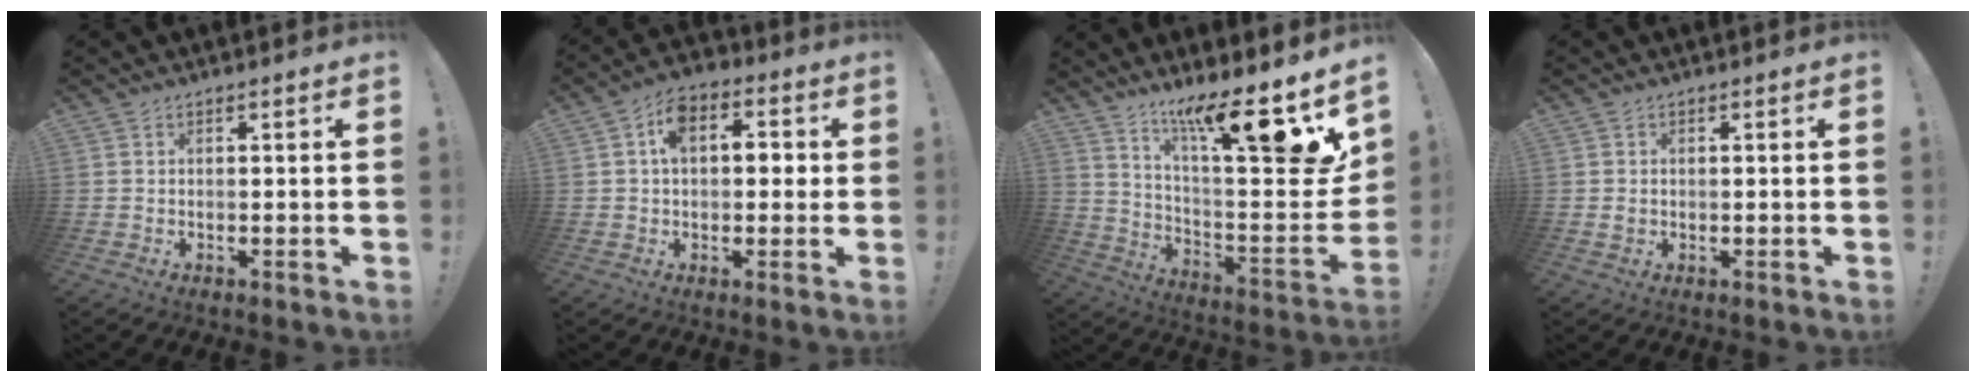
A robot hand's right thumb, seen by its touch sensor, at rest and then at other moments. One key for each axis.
{"total": 9.6, "fx": 1.9, "fy": 6.7, "fz": 6.6, "tx": -0.089, "ty": 0.006, "tz": 0.035}
{"total": 17.7, "fx": 11.2, "fy": 1.8, "fz": 13.5, "tx": -0.200, "ty": -0.096, "tz": 0.169}
{"total": 1.0, "fx": 0.3, "fy": 0.8, "fz": 0.4, "tx": -0.001, "ty": 0.001, "tz": 0.004}